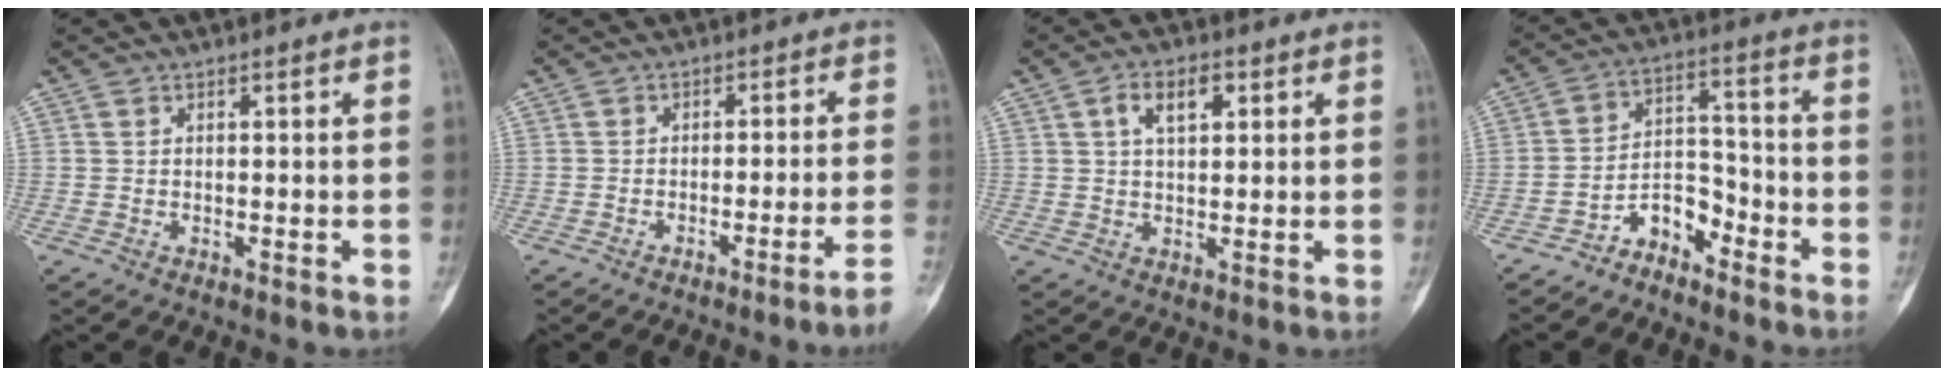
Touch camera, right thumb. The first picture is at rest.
{"total": 6.3, "force": [-4.0, -1.4, 4.6], "torque": [-0.067, 0.026, -0.055]}
{"total": 5.8, "force": [2.2, 3.1, 4.4], "torque": [-0.067, 0.002, 0.038]}
{"total": 7.0, "force": [-5.2, 3.7, 2.6], "torque": [-0.025, 0.070, -0.103]}